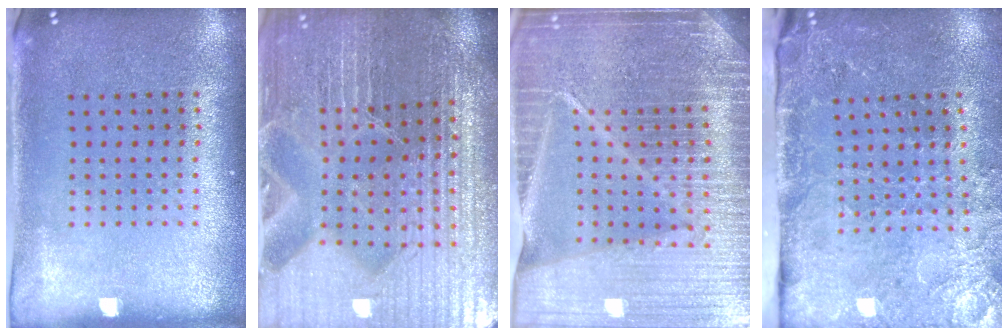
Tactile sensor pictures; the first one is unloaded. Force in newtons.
{"total": 5.3, "press": 5.1, "slide": 1.7}
{"total": 6.7, "press": 5.8, "slide": 3.4}
{"total": 3.3, "press": 3.2, "slide": 0.7}